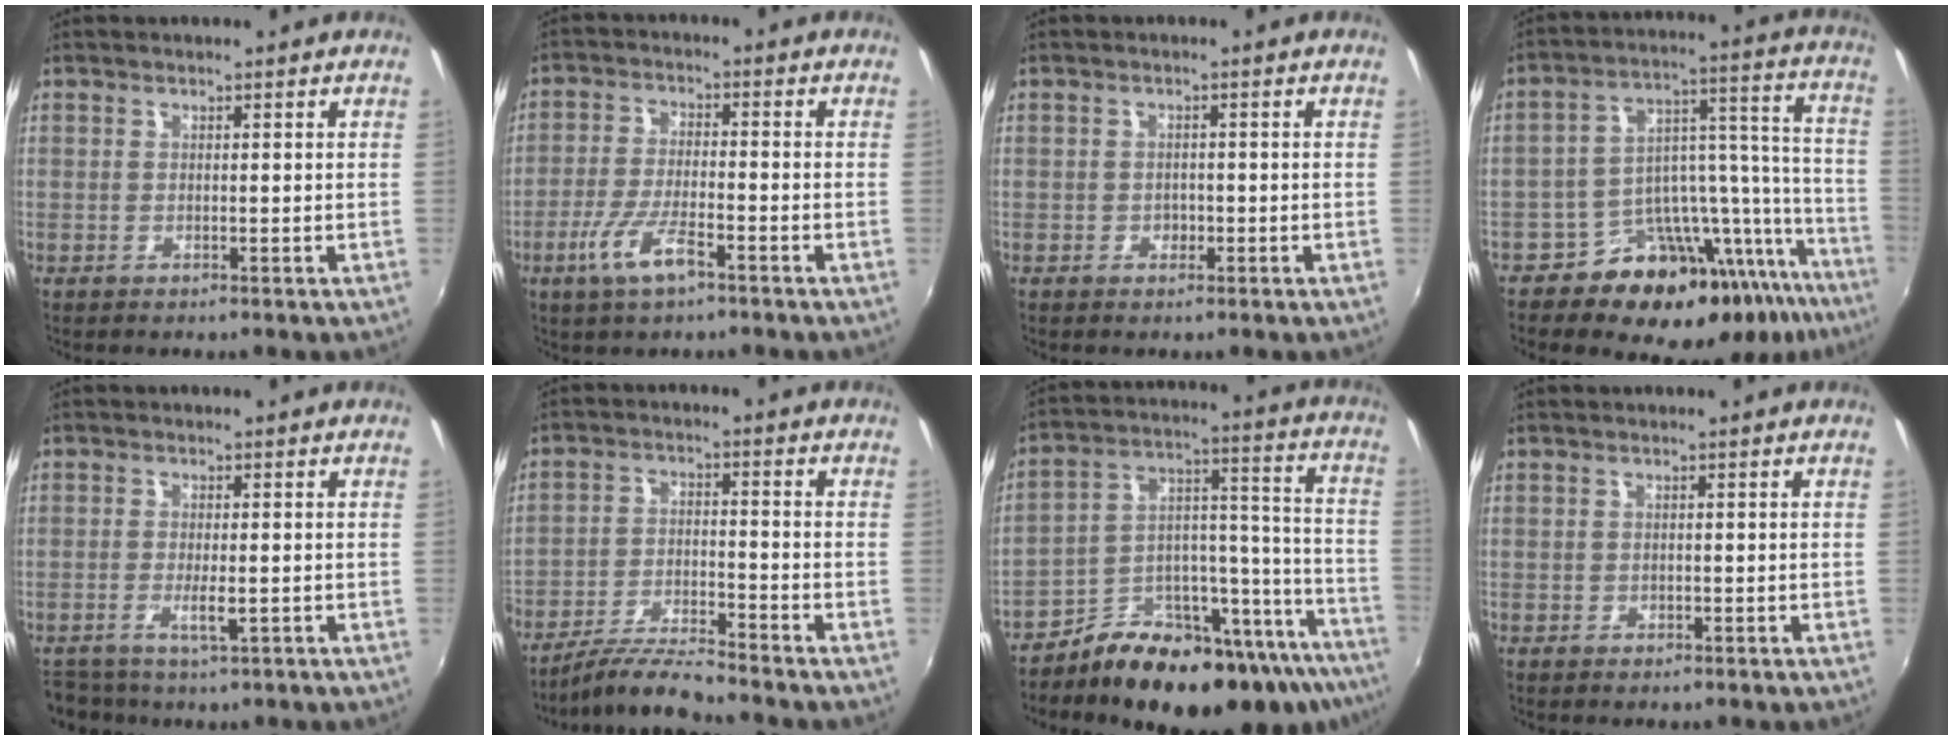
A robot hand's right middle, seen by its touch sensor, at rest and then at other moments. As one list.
[{"total": 7.8, "force": [-4.4, 2.0, 6.2], "torque": [-0.133, -0.008, -0.081]}, {"total": 1.8, "force": [-0.8, 1.5, 0.5], "torque": [-0.009, 0.000, -0.009]}, {"total": 22.6, "force": [-17.2, 9.9, 10.8], "torque": [-0.129, 0.037, -0.250]}, {"total": 4.9, "force": [-2.5, 2.0, 3.7], "torque": [-0.080, -0.006, -0.040]}, {"total": 8.9, "force": [-8.2, -0.1, 3.4], "torque": [-0.077, -0.004, -0.155]}, {"total": 26.1, "force": [-18.6, 10.2, 15.2], "torque": [-0.203, 0.028, -0.267]}, {"total": 1.1, "force": [-0.6, 0.8, 0.3], "torque": [-0.006, -0.001, -0.007]}]